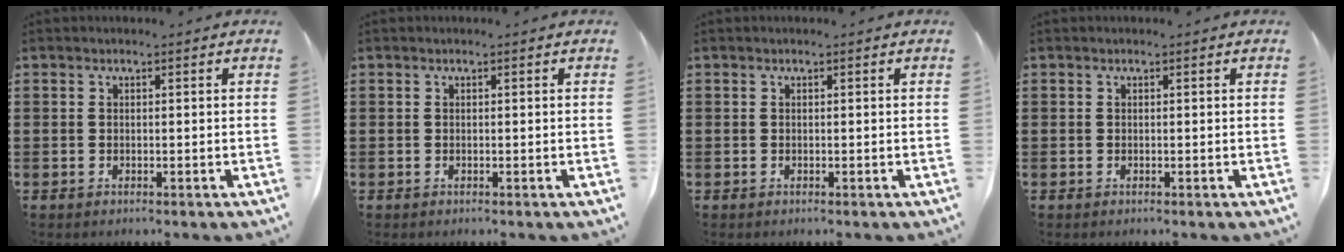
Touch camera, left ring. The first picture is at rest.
{"total": 0.0}
{"total": 0.0}
{"total": 0.0}